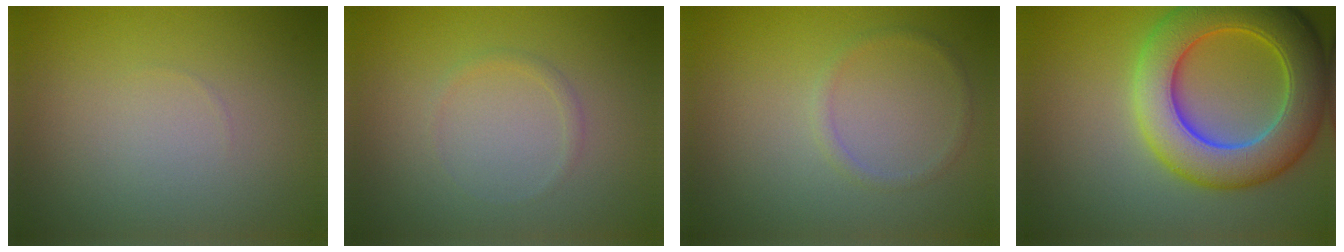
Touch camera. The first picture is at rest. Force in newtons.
{"total": 0.7, "press": 0.7, "slide": 0.0}
{"total": 1.0, "press": 0.9, "slide": 0.2}
{"total": 9.5, "press": 9.5, "slide": 0.2}